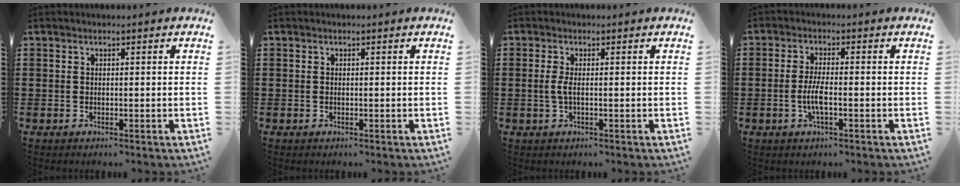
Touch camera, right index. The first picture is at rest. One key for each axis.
{"total": 0.0}
{"total": 2.2, "fx": -0.2, "fy": 0.4, "fz": 2.1, "tx": -0.055, "ty": -0.008, "tz": -0.009}
{"total": 4.0, "fx": -1.0, "fy": 0.8, "fz": 3.8, "tx": -0.088, "ty": -0.007, "tz": -0.026}